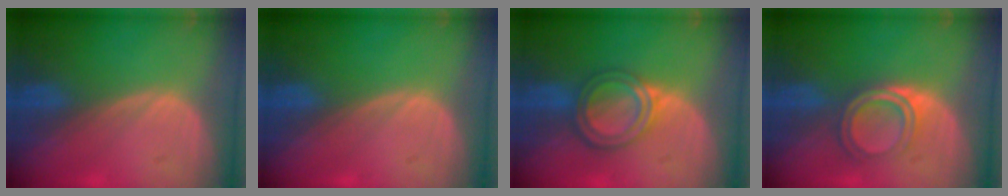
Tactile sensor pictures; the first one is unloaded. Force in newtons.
{"total": 0.0}
{"total": 6.1, "press": 5.3, "slide": 3.0}
{"total": 4.8, "press": 4.7, "slide": 1.1}